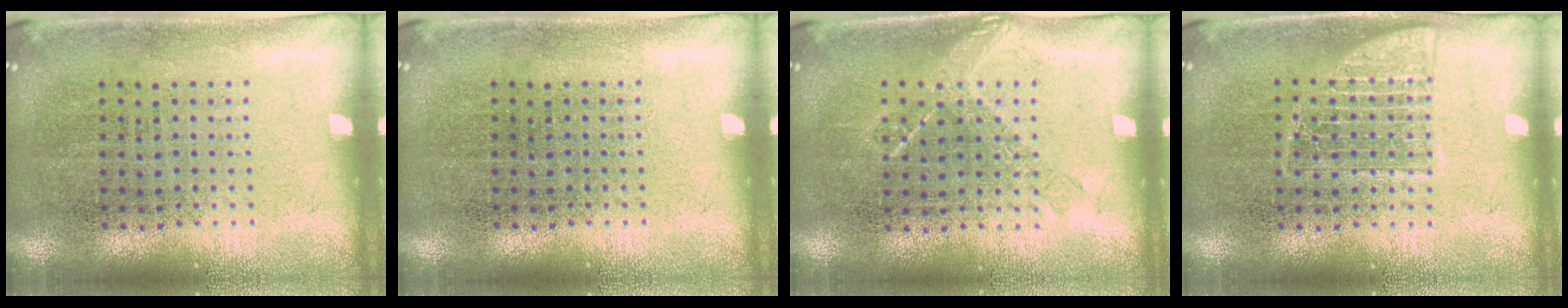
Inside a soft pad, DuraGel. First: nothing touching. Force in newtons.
{"total": 0.0}
{"total": 1.0, "press": 0.9, "slide": 0.5}
{"total": 2.0, "press": 2.0, "slide": 0.4}